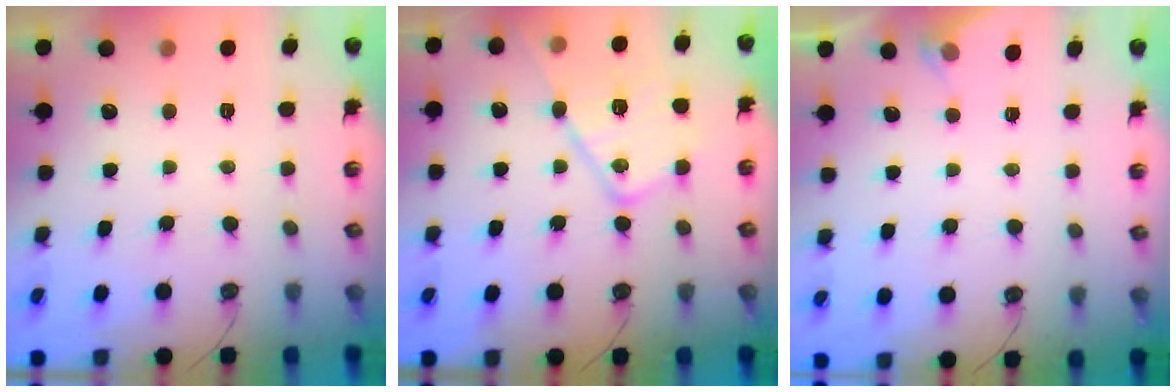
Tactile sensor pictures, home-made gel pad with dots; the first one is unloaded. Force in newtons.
{"total": 16.7, "press": 16.7, "slide": 1.3}
{"total": 3.0, "press": 2.9, "slide": 0.4}